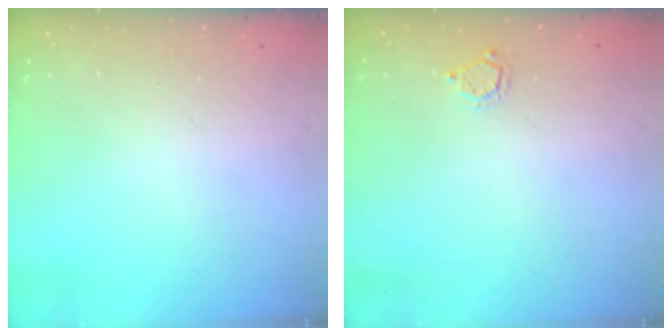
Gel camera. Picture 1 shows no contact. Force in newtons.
{"total": 2.8, "press": 2.8, "slide": 0.3}